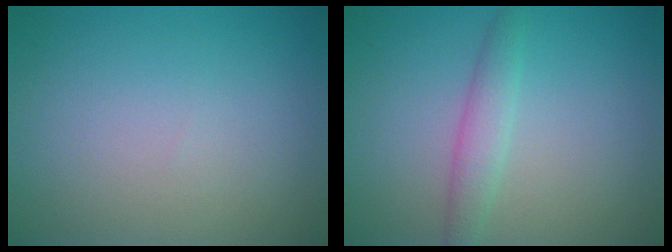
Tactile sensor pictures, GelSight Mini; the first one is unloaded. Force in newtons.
{"total": 2.2, "press": 2.2, "slide": 0.0}